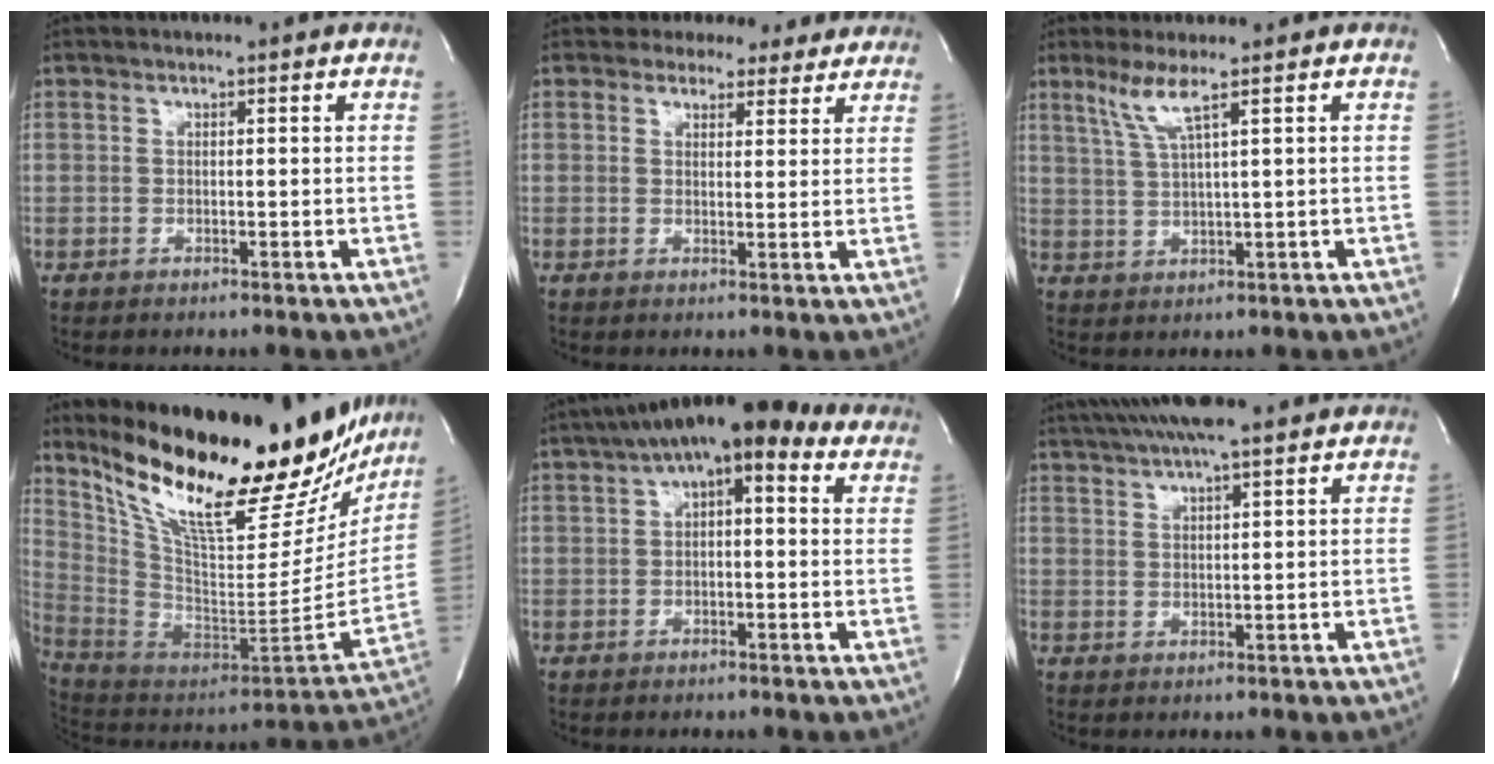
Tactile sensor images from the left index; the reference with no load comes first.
{"total": 7.6, "force": [6.7, 3.6, 0.4], "torque": [0.015, 0.009, 0.061]}
{"total": 4.3, "force": [2.6, -0.6, 3.4], "torque": [-0.080, -0.001, 0.058]}
{"total": 31.6, "force": [24.4, 7.8, 18.5], "torque": [-0.309, -0.051, 0.365]}
{"total": 13.9, "force": [7.4, 4.8, 10.7], "torque": [-0.170, 0.051, 0.107]}
{"total": 10.4, "force": [8.8, -0.1, 5.5], "torque": [-0.103, 0.028, 0.132]}